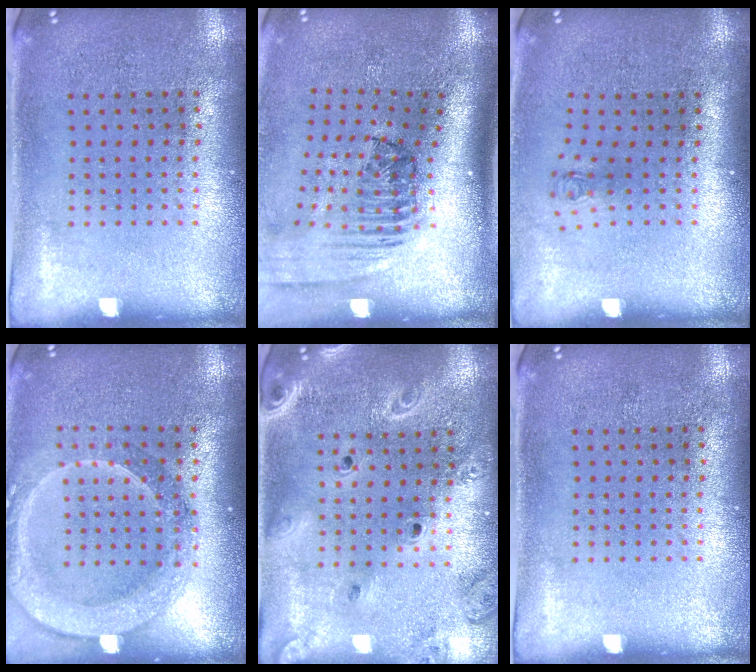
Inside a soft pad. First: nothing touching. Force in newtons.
{"total": 2.4, "press": 1.7, "slide": 1.7}
{"total": 0.7, "press": 0.3, "slide": 0.7}
{"total": 2.2, "press": 2.0, "slide": 1.1}
{"total": 2.3, "press": 2.1, "slide": 0.9}
{"total": 0.0}